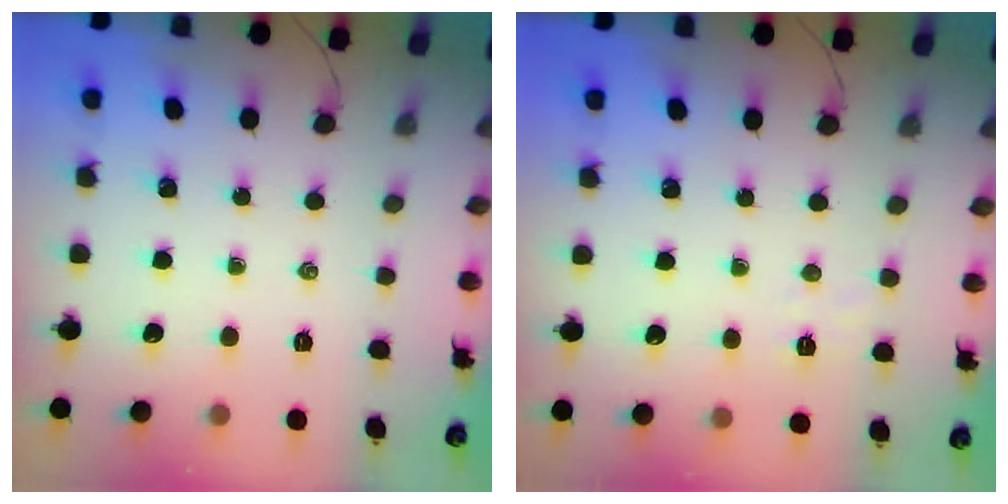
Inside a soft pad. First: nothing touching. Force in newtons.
{"total": 3.7, "press": 3.5, "slide": 1.1}